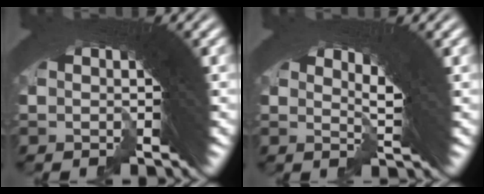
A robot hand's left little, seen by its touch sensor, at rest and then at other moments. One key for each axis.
{"total": 3.0, "fx": 1.6, "fy": 0.8, "fz": 2.5, "tx": -0.050, "ty": -0.009, "tz": 0.029}